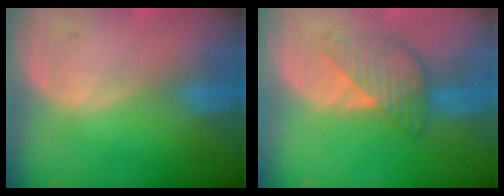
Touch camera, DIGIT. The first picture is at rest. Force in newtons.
{"total": 5.2, "press": 5.2, "slide": 0.2}